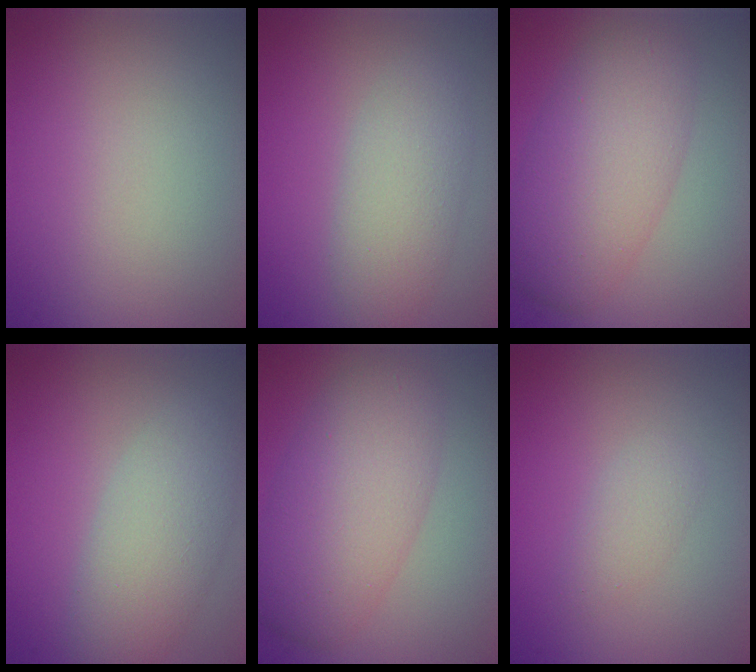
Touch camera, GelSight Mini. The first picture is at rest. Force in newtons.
{"total": 3.8, "press": 3.8, "slide": 0.1}
{"total": 6.6, "press": 6.6, "slide": 0.1}
{"total": 4.5, "press": 4.5, "slide": 0.1}
{"total": 6.6, "press": 6.6, "slide": 0.1}
{"total": 1.3, "press": 1.3, "slide": 0.0}